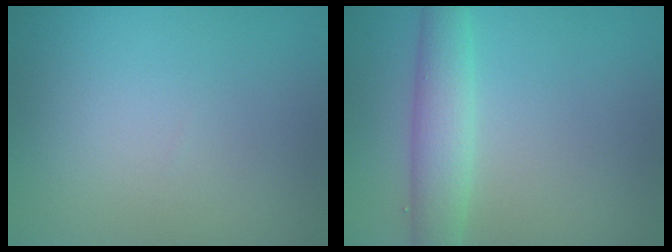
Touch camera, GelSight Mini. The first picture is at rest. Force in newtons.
{"total": 3.8, "press": 3.8, "slide": 0.1}